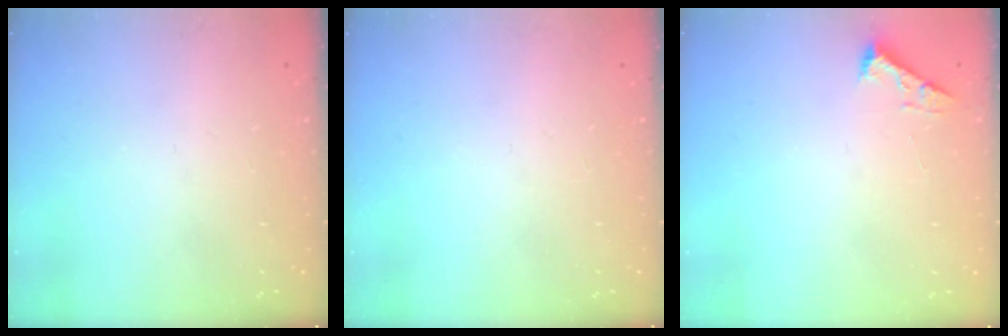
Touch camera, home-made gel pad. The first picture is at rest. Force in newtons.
{"total": 0.0}
{"total": 2.5, "press": 2.5, "slide": 0.3}